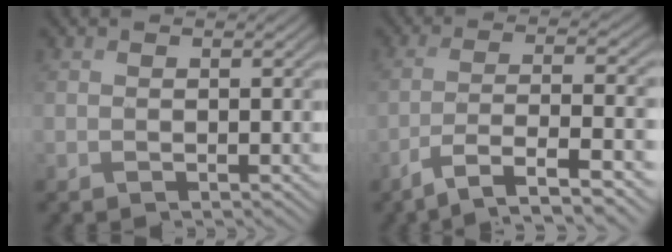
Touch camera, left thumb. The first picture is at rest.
{"total": 9.1, "force": [-5.1, 2.2, 7.2], "torque": [-0.119, 0.000, -0.084]}